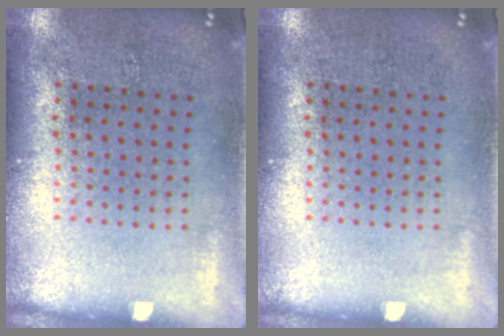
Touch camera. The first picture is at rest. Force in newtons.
{"total": 0.0}